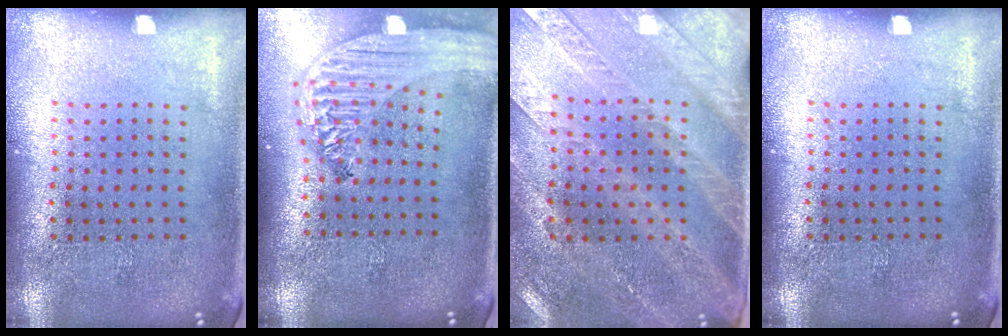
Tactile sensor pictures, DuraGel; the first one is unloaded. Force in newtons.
{"total": 2.5, "press": 2.1, "slide": 1.3}
{"total": 2.9, "press": 2.7, "slide": 1.1}
{"total": 0.0}